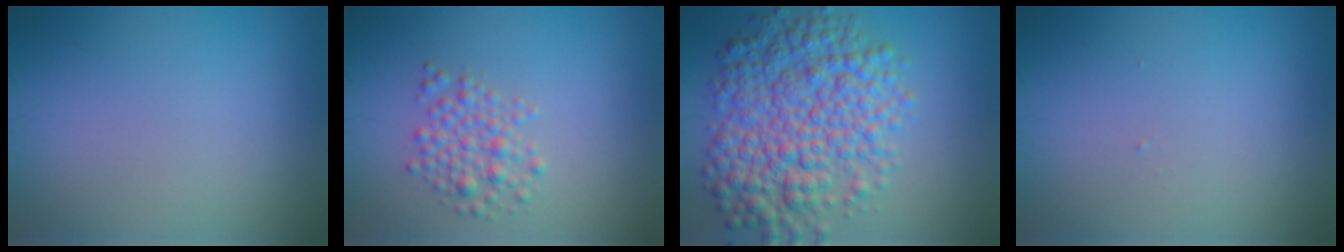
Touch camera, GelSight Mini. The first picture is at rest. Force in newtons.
{"total": 2.6, "press": 2.6, "slide": 0.2}
{"total": 9.1, "press": 9.1, "slide": 0.1}
{"total": 0.0}